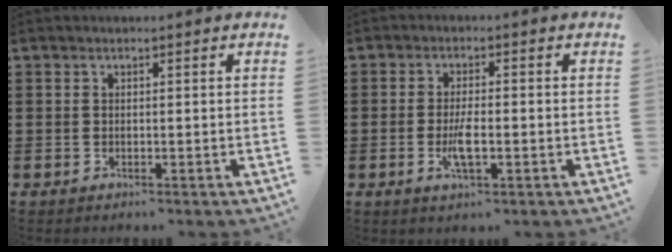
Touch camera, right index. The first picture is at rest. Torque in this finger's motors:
{"motor_torque": [1.88, 0.26, 0.21, 0.13]}